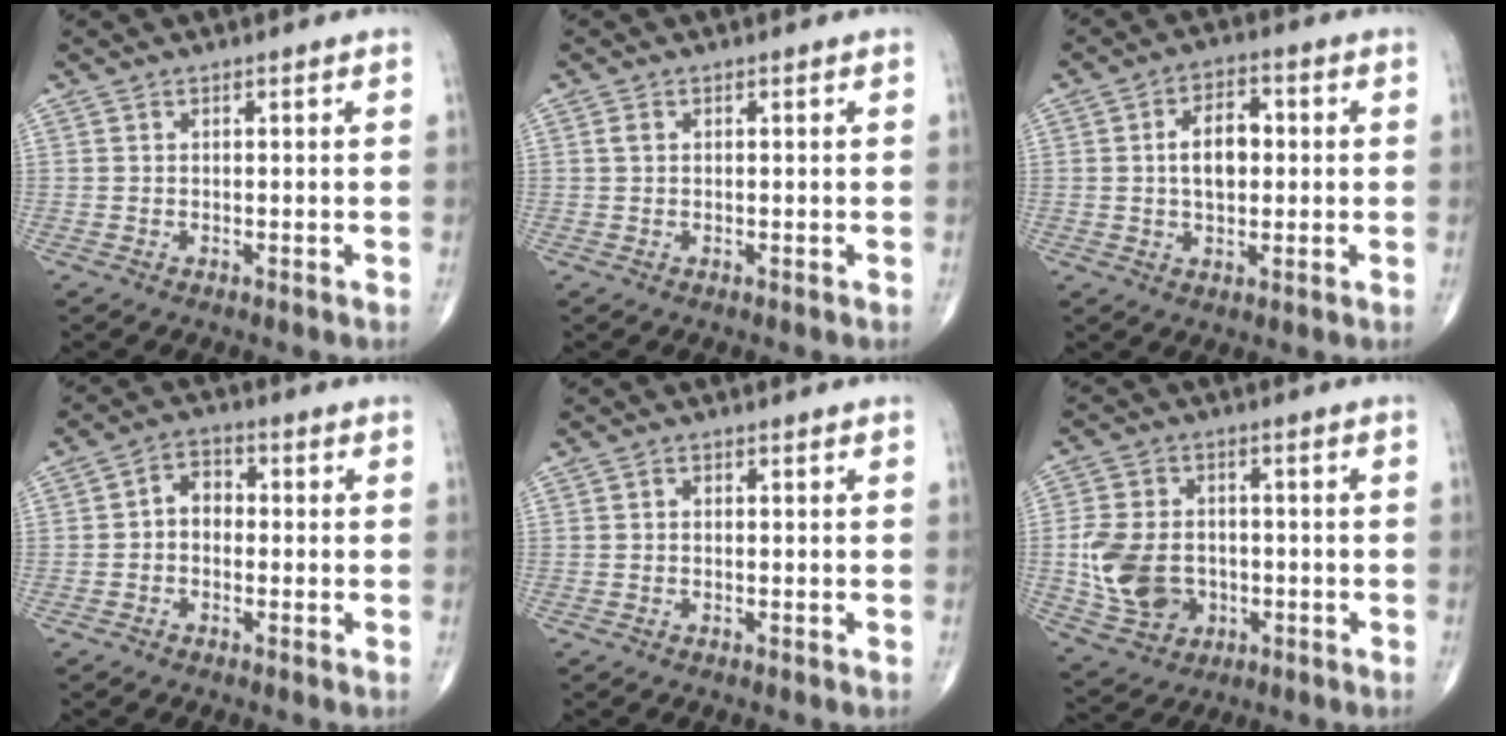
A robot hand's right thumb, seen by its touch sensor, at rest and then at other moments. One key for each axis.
{"total": 1.0, "fx": 0.2, "fy": 0.7, "fz": 0.7, "tx": -0.015, "ty": 0.004, "tz": 0.004}
{"total": 8.1, "fx": 0.6, "fy": 4.9, "fz": 6.3, "tx": -0.090, "ty": 0.014, "tz": 0.007}
{"total": 4.8, "fx": -0.4, "fy": 3.7, "fz": 3.0, "tx": -0.030, "ty": 0.021, "tz": -0.019}
{"total": 0.8, "fx": -0.1, "fy": 0.6, "fz": 0.5, "tx": -0.006, "ty": 0.003, "tz": -0.003}
{"total": 12.6, "fx": -1.7, "fy": 9.8, "fz": 7.7, "tx": -0.133, "ty": 0.008, "tz": -0.023}